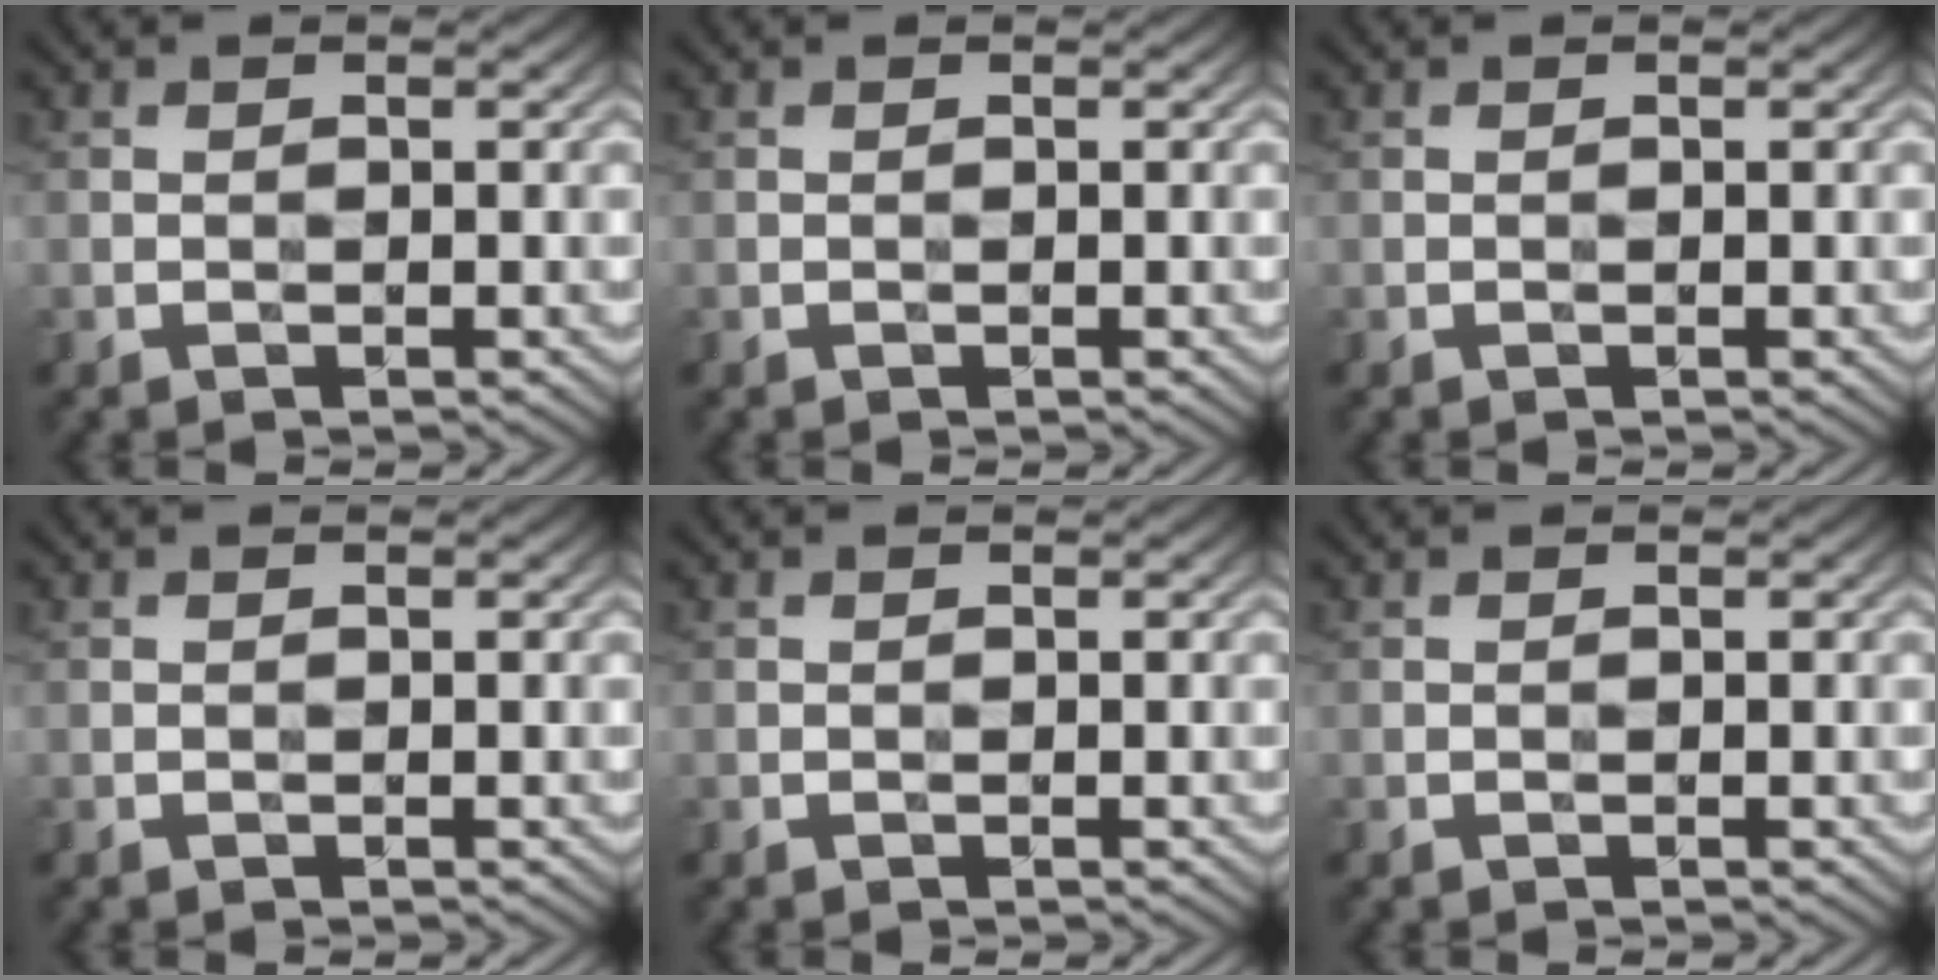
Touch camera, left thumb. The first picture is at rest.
{"total": 0.0}
{"total": 0.0}
{"total": 0.0}
{"total": 0.0}
{"total": 0.0}